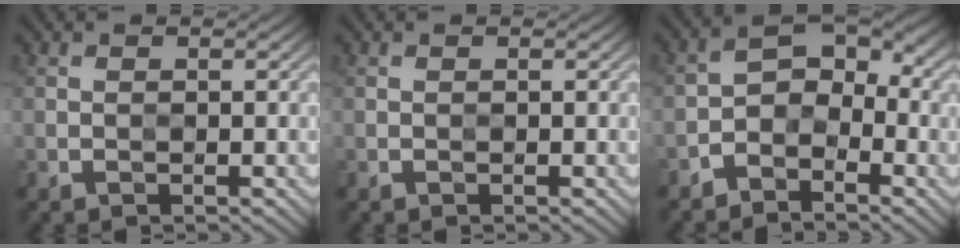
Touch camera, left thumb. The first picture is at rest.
{"total": 0.0}
{"total": 4.9, "force": [-3.1, 2.8, 2.5], "torque": [-0.030, 0.004, -0.072]}